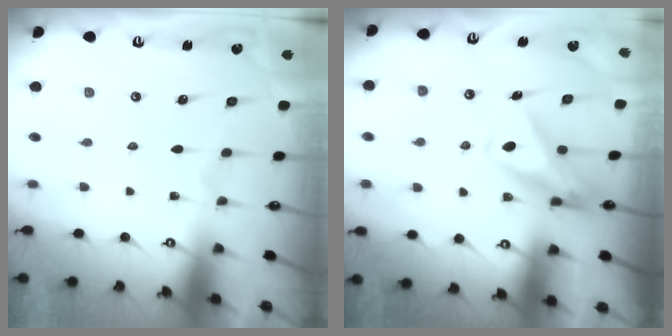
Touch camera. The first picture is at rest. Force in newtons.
{"total": 9.5, "press": 9.5, "slide": 0.9}